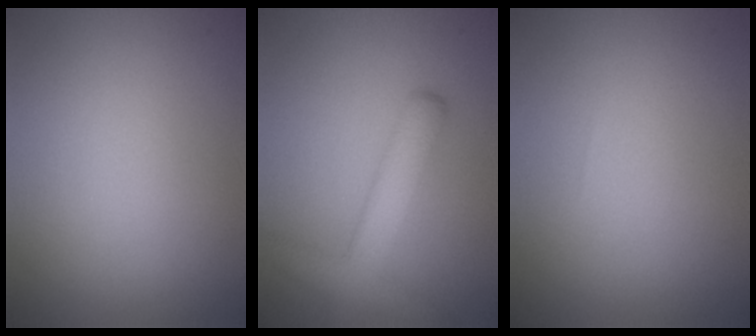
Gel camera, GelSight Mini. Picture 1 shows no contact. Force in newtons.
{"total": 4.3, "press": 4.3, "slide": 0.2}
{"total": 0.0}